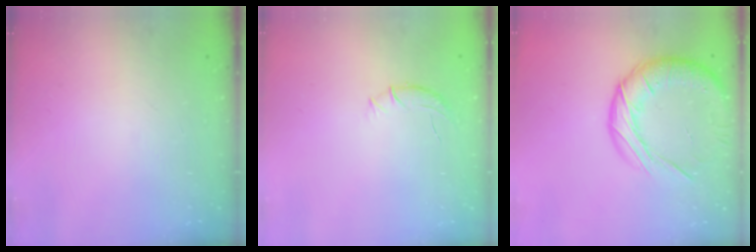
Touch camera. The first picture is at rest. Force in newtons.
{"total": 5.6, "press": 5.4, "slide": 1.5}
{"total": 18.5, "press": 18.4, "slide": 1.8}